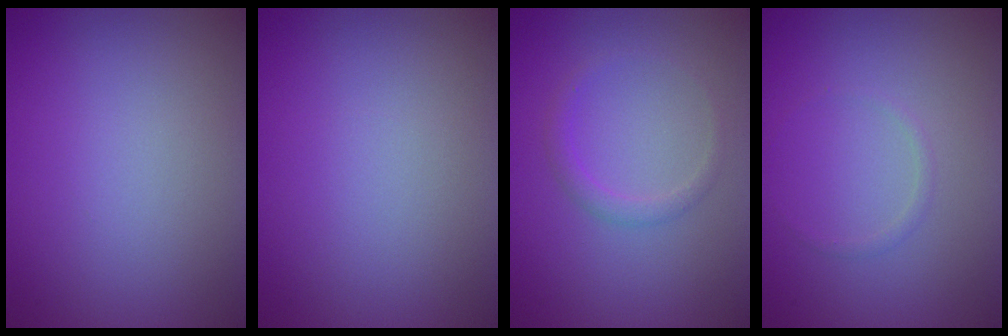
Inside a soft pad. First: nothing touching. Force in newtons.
{"total": 0.0}
{"total": 1.3, "press": 1.3, "slide": 0.0}
{"total": 0.6, "press": 0.6, "slide": 0.0}